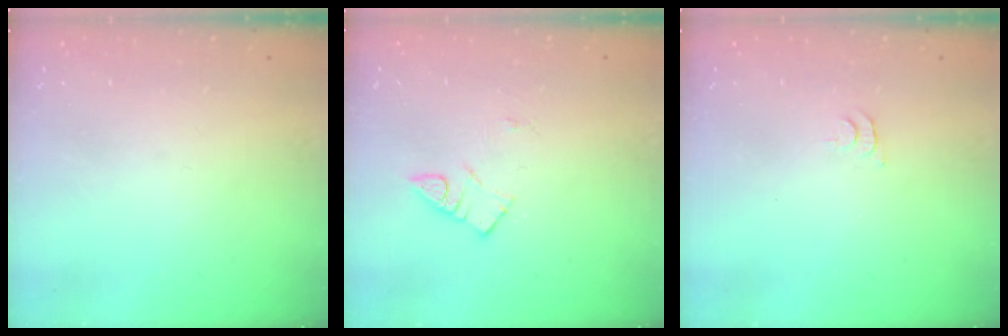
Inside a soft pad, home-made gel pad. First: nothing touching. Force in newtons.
{"total": 3.4, "press": 3.4, "slide": 0.5}
{"total": 5.2, "press": 5.1, "slide": 0.5}